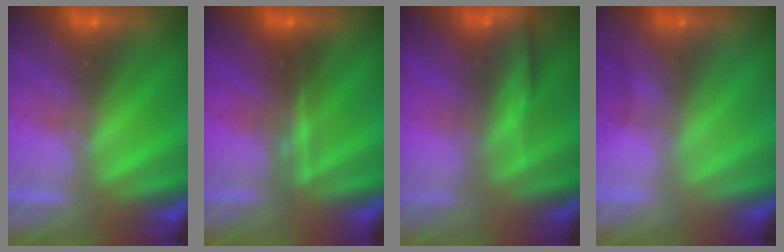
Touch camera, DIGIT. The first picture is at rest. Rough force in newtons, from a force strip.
{"total": 2.3}
{"total": 8.1}
{"total": 1.7}